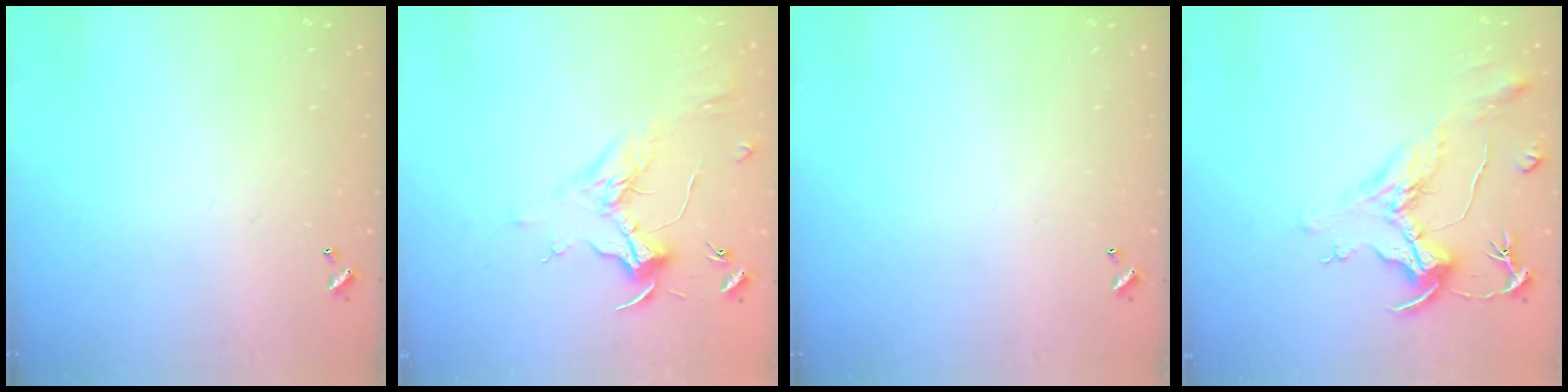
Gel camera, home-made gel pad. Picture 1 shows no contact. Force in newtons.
{"total": 1.9, "press": 1.7, "slide": 0.7}
{"total": 0.0}
{"total": 2.1, "press": 1.6, "slide": 1.3}